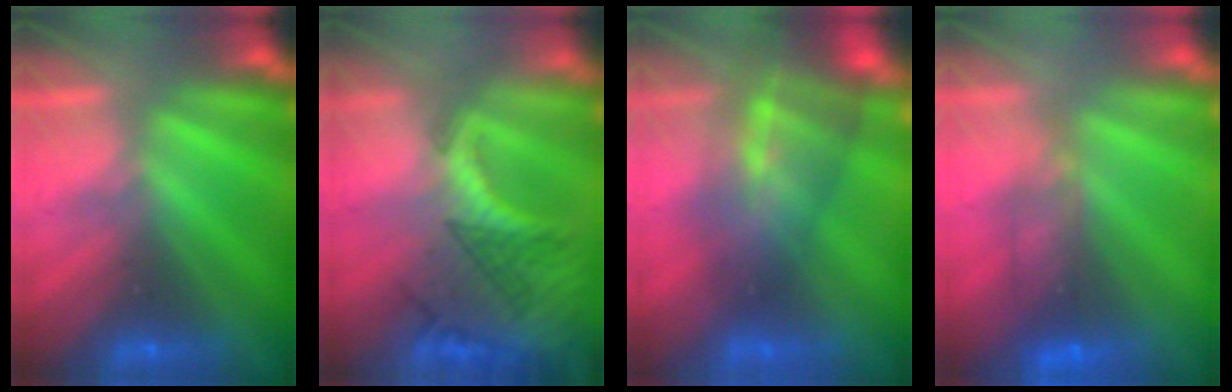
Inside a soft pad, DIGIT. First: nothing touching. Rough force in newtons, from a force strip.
{"total": 3.1}
{"total": 9.2}
{"total": 6.9}